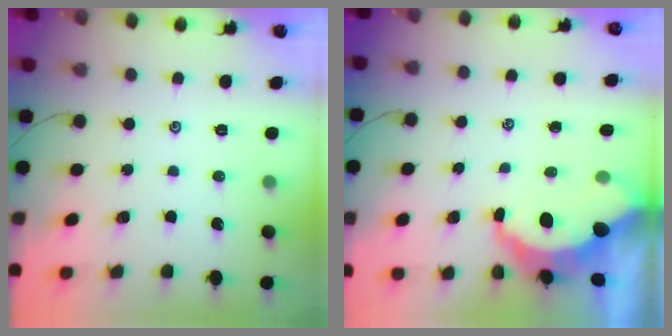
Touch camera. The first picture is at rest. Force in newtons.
{"total": 5.9, "press": 5.9, "slide": 0.6}